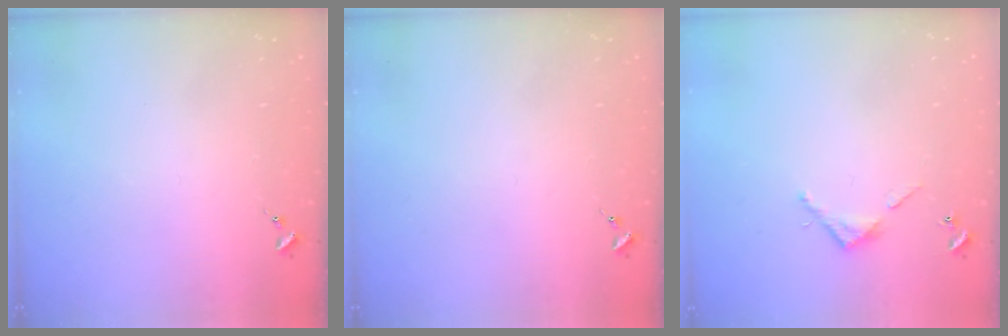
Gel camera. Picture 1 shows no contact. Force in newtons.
{"total": 0.0}
{"total": 3.5, "press": 3.5, "slide": 0.2}